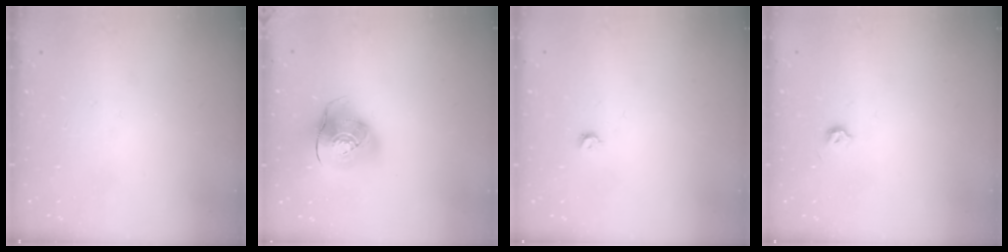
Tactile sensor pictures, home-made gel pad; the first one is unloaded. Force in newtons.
{"total": 12.8, "press": 12.6, "slide": 2.1}
{"total": 3.6, "press": 3.6, "slide": 0.7}
{"total": 3.7, "press": 3.6, "slide": 0.6}